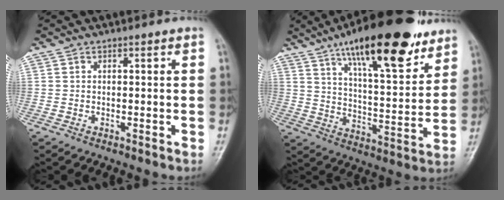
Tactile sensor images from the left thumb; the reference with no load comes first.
{"total": 23.1, "force": [14.9, 7.0, 16.2], "torque": [-0.223, -0.053, 0.237]}